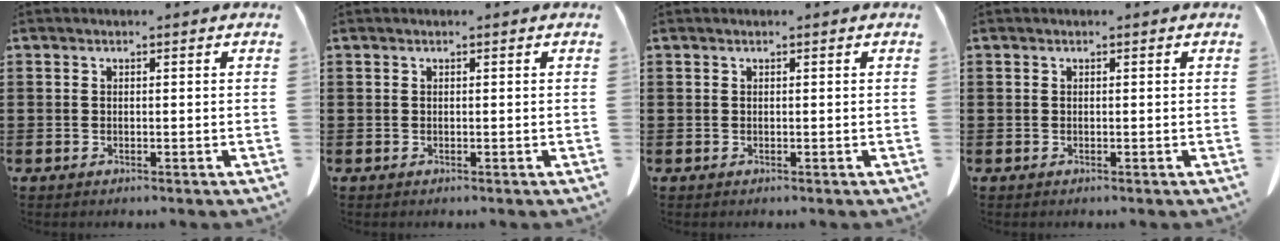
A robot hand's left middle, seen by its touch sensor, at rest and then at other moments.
{"total": 0.0}
{"total": 0.0}
{"total": 0.0}